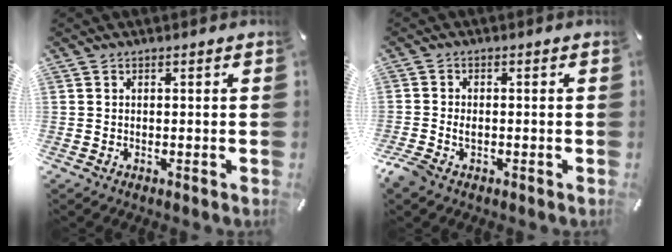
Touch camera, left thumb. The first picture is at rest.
{"total": 2.5, "force": [-0.9, 1.7, 1.6], "torque": [-0.035, 0.002, -0.018]}